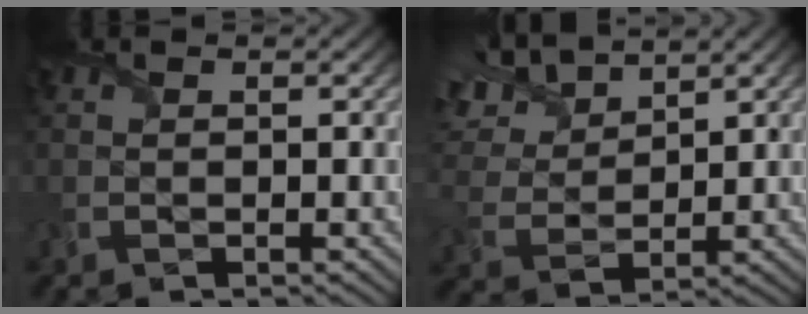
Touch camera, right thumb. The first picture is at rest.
{"total": 10.2, "force": [7.2, 4.2, 5.7], "torque": [-0.169, 0.028, 0.133]}